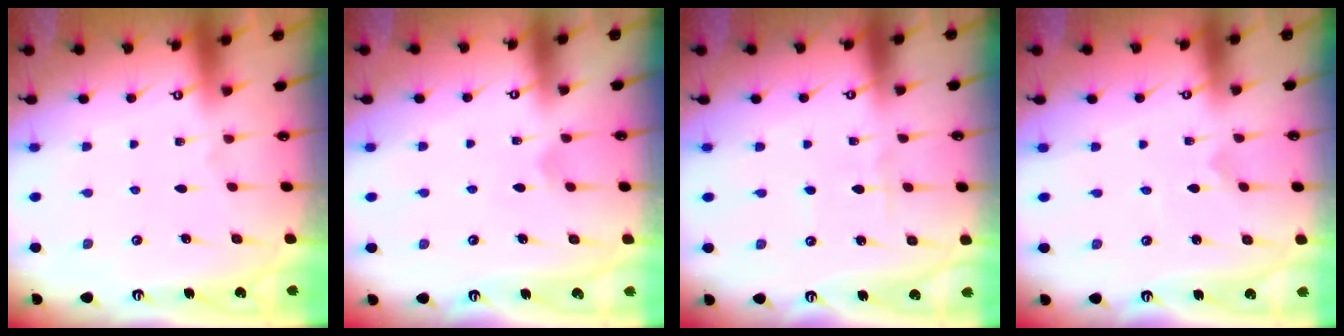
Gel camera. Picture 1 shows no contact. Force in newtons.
{"total": 5.1, "press": 5.1, "slide": 0.4}
{"total": 2.2, "press": 2.2, "slide": 0.3}
{"total": 0.0}